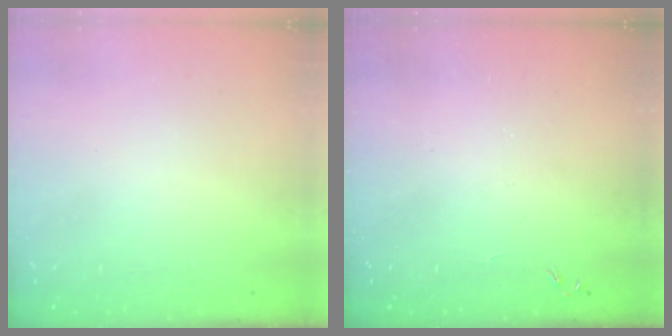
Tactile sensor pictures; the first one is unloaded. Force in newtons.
{"total": 0.0}